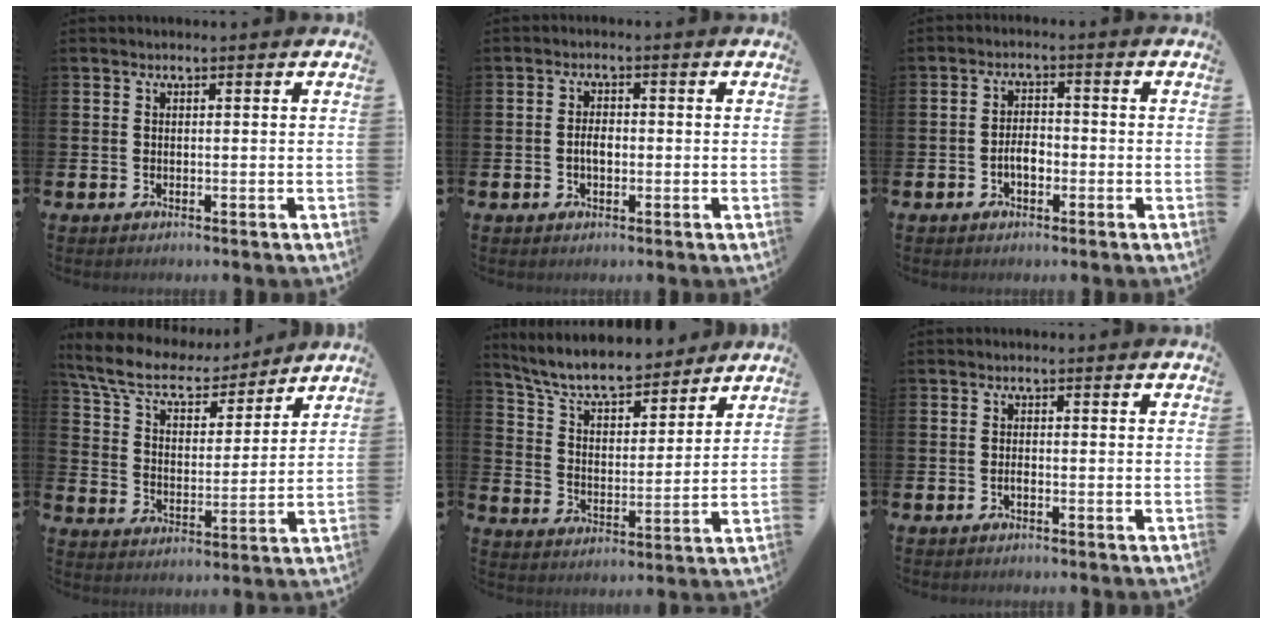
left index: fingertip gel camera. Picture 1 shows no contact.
{"total": 2.5, "force": [-0.4, 1.4, 2.0], "torque": [-0.027, 0.001, -0.011]}
{"total": 2.8, "force": [-1.0, 1.5, 2.1], "torque": [-0.039, 0.006, -0.022]}
{"total": 8.5, "force": [7.6, 2.6, 2.9], "torque": [-0.098, -0.047, 0.133]}
{"total": 8.3, "force": [7.6, 2.0, 2.6], "torque": [-0.078, -0.049, 0.132]}
{"total": 0.6, "force": [-0.4, 0.2, 0.4], "torque": [-0.016, 0.000, -0.006]}